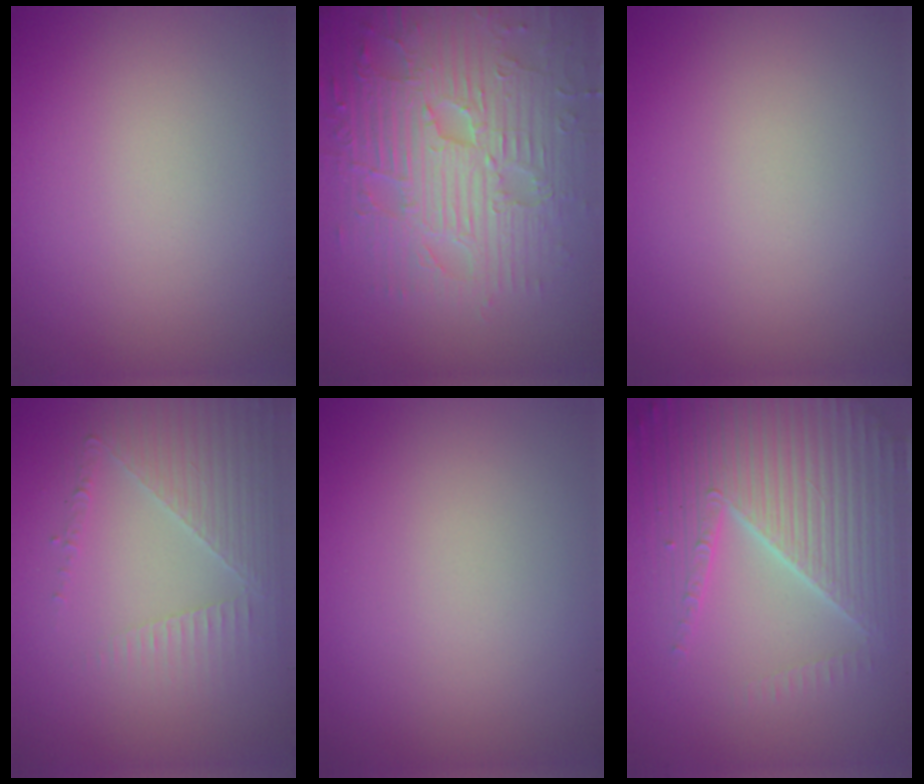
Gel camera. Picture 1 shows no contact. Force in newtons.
{"total": 9.1, "press": 6.6, "slide": 6.3}
{"total": 0.0}
{"total": 3.5, "press": 3.2, "slide": 1.4}
{"total": 0.0}
{"total": 7.1, "press": 6.9, "slide": 1.7}